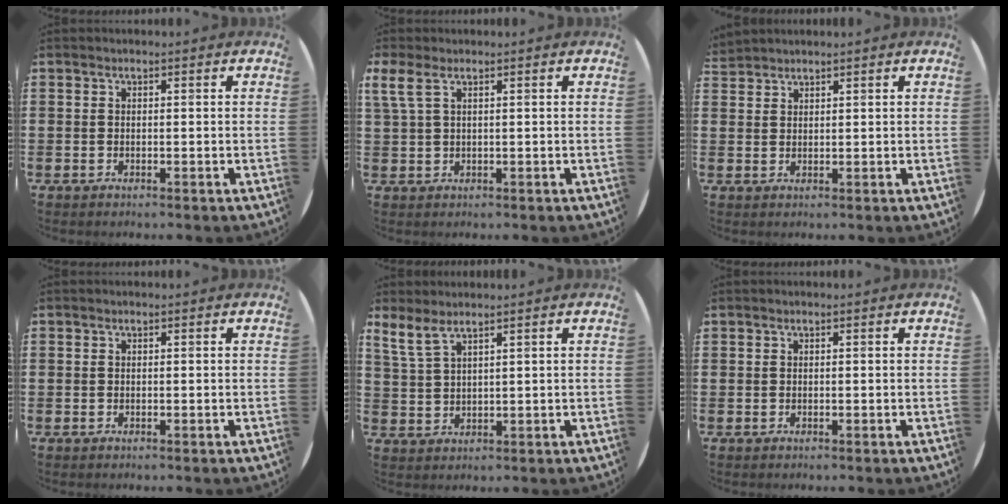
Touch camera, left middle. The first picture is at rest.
{"total": 2.2, "force": [1.3, 0.5, 1.7], "torque": [-0.039, 0.002, 0.023]}
{"total": 1.7, "force": [1.7, 0.2, -0.3], "torque": [0.001, 0.001, 0.034]}
{"total": 0.0}
{"total": 3.1, "force": [2.7, 0.5, 1.6], "torque": [-0.036, -0.002, 0.049]}
{"total": 0.0}